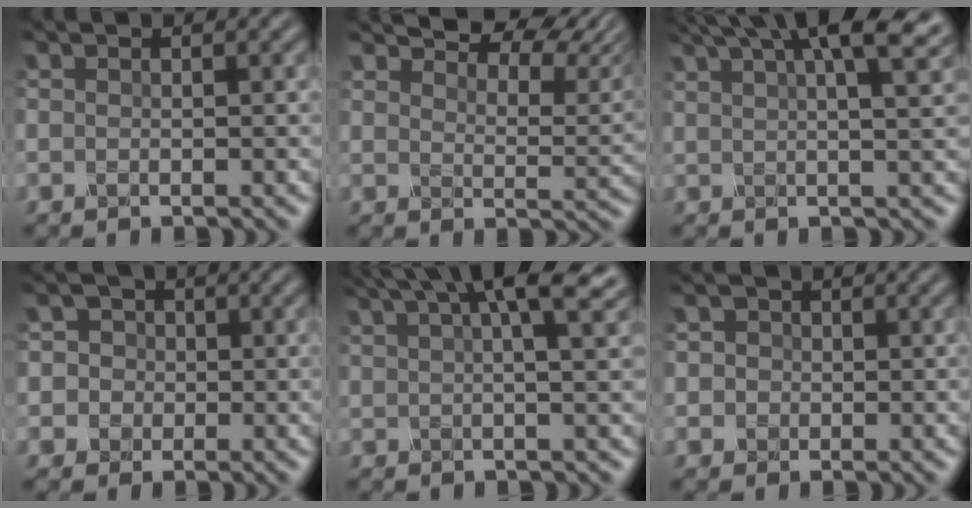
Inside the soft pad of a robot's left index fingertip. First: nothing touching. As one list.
[{"total": 6.9, "force": [6.2, 1.5, 2.8], "torque": [-0.048, 0.012, 0.094]}, {"total": 9.1, "force": [5.5, 2.1, 7.0], "torque": [-0.062, 0.042, 0.056]}, {"total": 1.8, "force": [-0.2, 1.8, -0.5], "torque": [0.015, 0.012, -0.008]}, {"total": 7.7, "force": [4.2, 1.5, 6.2], "torque": [-0.052, 0.031, 0.042]}, {"total": 1.1, "force": [-0.1, 0.9, -0.5], "torque": [0.008, 0.005, 0.000]}]